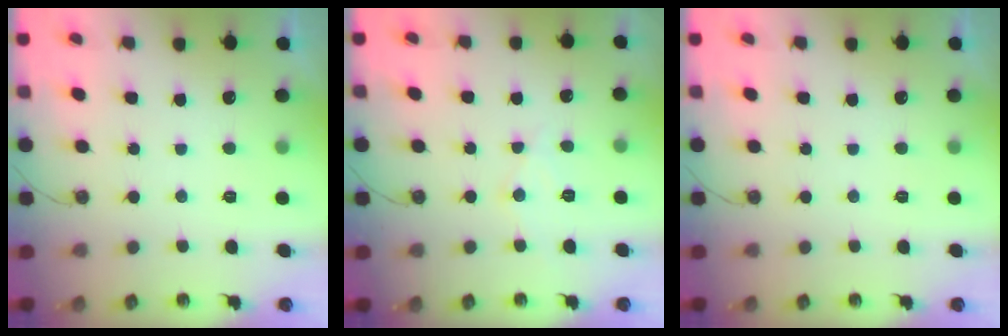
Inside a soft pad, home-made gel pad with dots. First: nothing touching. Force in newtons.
{"total": 8.0, "press": 8.0, "slide": 0.6}
{"total": 0.0}